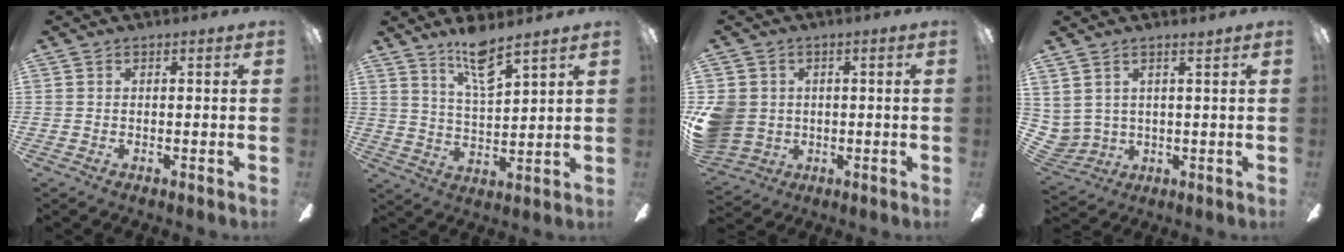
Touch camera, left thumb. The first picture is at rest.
{"total": 9.3, "force": [7.4, 1.9, 5.4], "torque": [-0.099, -0.042, 0.130]}
{"total": 8.0, "force": [0.2, 7.6, 2.8], "torque": [-0.090, 0.006, 0.009]}
{"total": 5.0, "force": [3.5, 3.4, 0.8], "torque": [-0.043, -0.019, 0.070]}